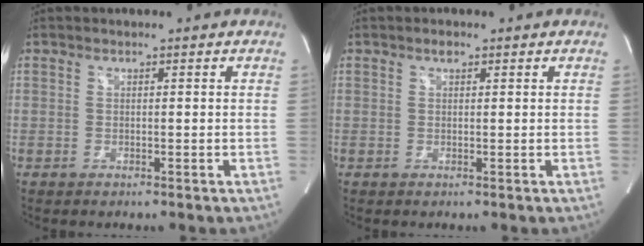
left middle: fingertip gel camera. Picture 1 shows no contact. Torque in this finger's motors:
{"motor_torque": [-0.03, 0.01, 0.00, 0.00]}